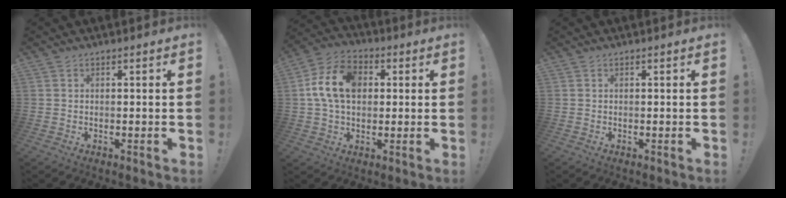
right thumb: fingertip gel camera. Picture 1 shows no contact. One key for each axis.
{"total": 14.0, "fx": 2.1, "fy": 9.9, "fz": 9.6, "tx": -0.183, "ty": 0.014, "tz": 0.042}
{"total": 0.0}